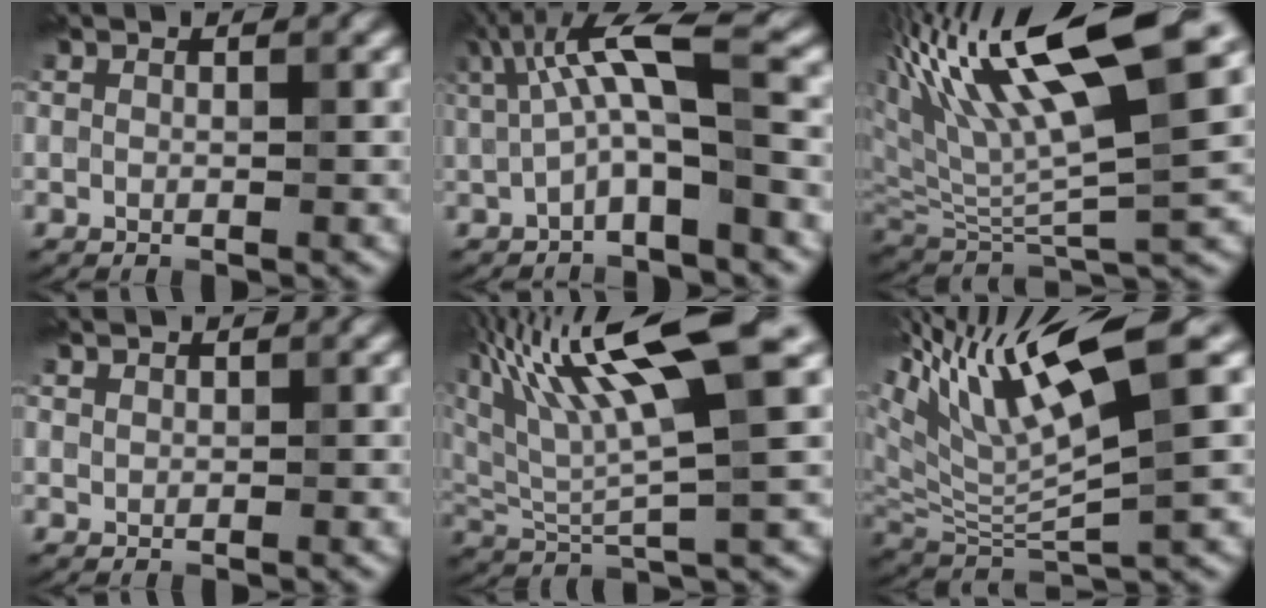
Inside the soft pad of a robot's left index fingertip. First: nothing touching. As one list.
[{"total": 4.4, "force": [0.2, 0.4, 4.3], "torque": [-0.110, -0.001, 0.029]}, {"total": 11.1, "force": [4.2, 2.4, 9.9], "torque": [-0.208, 0.005, 0.102]}, {"total": 1.4, "force": [0.5, -0.7, -1.1], "torque": [-0.002, -0.005, 0.035]}, {"total": 8.1, "force": [4.0, 1.0, 7.0], "torque": [-0.158, 0.003, 0.101]}, {"total": 9.8, "force": [4.9, 1.5, 8.4], "torque": [-0.188, 0.006, 0.122]}]